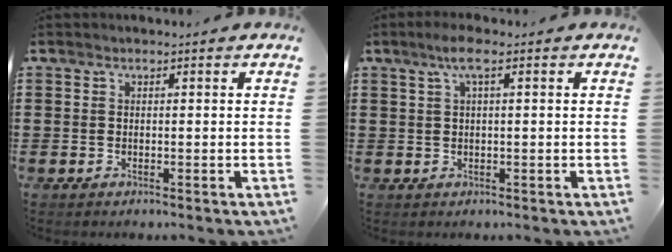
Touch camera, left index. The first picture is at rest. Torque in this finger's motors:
{"motor_torque": [0.63, -0.56, 0.20, 0.04]}